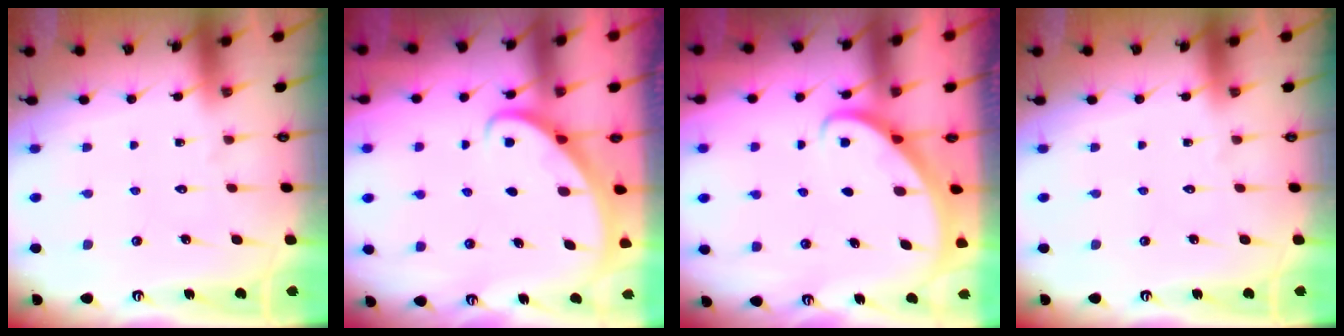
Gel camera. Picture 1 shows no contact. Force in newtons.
{"total": 2.9, "press": 2.9, "slide": 0.2}
{"total": 2.7, "press": 2.7, "slide": 0.2}
{"total": 0.0}